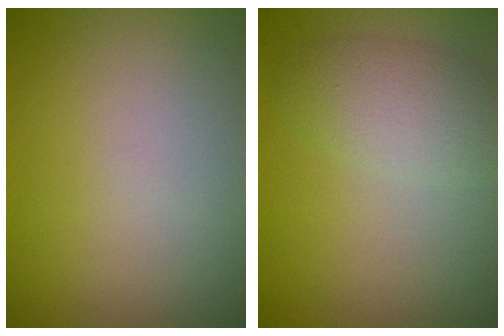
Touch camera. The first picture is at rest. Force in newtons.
{"total": 3.5, "press": 3.5, "slide": 0.2}